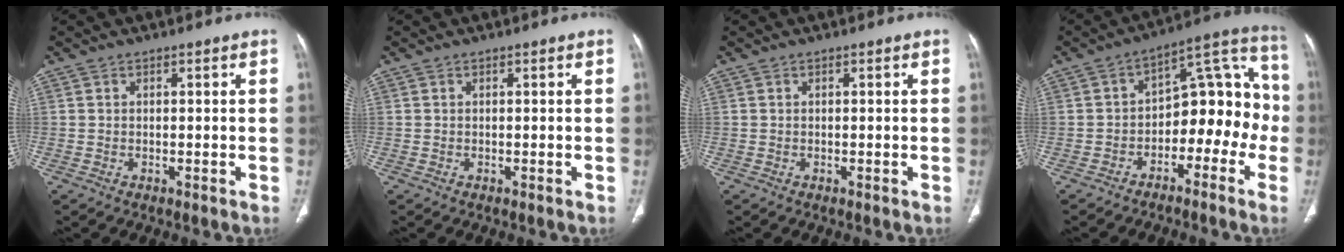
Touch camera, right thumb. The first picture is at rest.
{"total": 0.0}
{"total": 0.0}
{"total": 14.8, "force": [-5.0, 9.1, 10.5], "torque": [-0.090, 0.094, -0.075]}